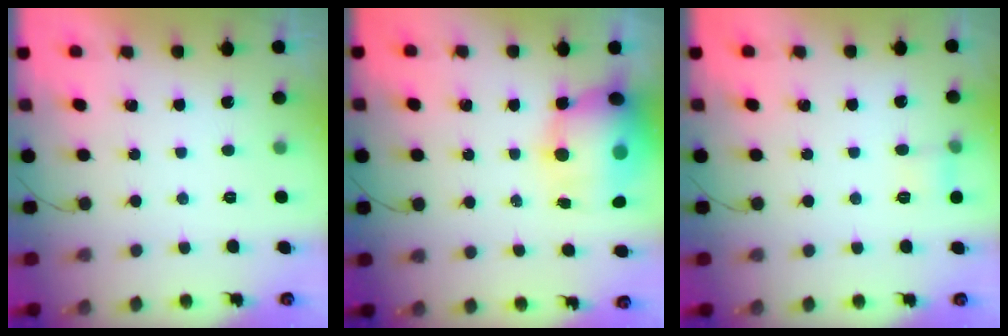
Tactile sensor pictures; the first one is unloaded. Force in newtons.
{"total": 18.3, "press": 16.3, "slide": 8.4}
{"total": 5.0, "press": 4.8, "slide": 1.3}